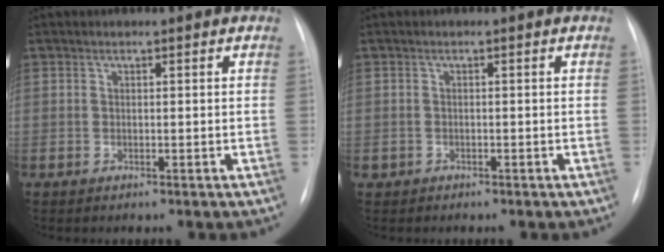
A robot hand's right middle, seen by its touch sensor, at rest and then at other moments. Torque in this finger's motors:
{"motor_torque": [0.36, -0.33, 0.07, 0.01]}